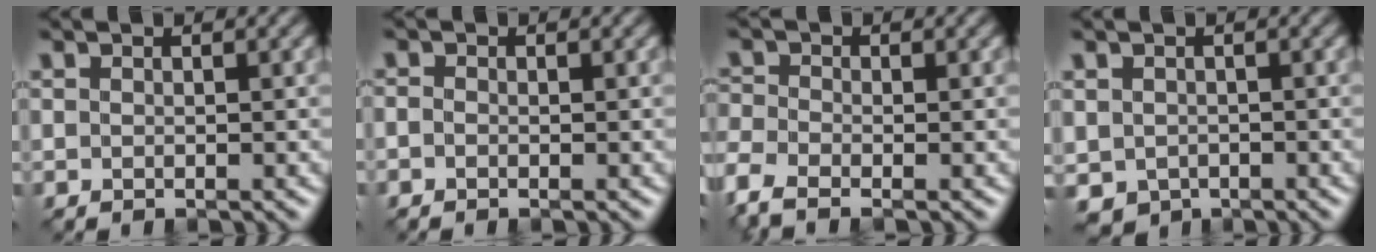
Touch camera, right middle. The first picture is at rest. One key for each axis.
{"total": 0.6, "fx": -0.4, "fy": 0.4, "fz": 0.3, "tx": -0.007, "ty": 0.001, "tz": -0.011}
{"total": 3.3, "fx": -2.3, "fy": 1.2, "fz": 2.0, "tx": -0.061, "ty": -0.007, "tz": -0.065}
{"total": 2.6, "fx": -1.2, "fy": 2.0, "fz": 1.1, "tx": -0.031, "ty": -0.007, "tz": -0.025}